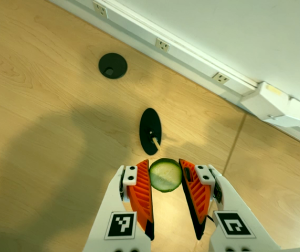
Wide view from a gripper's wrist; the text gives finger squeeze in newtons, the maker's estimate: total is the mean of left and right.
{"total": 10.0, "left": 10.0, "right": 10.0}